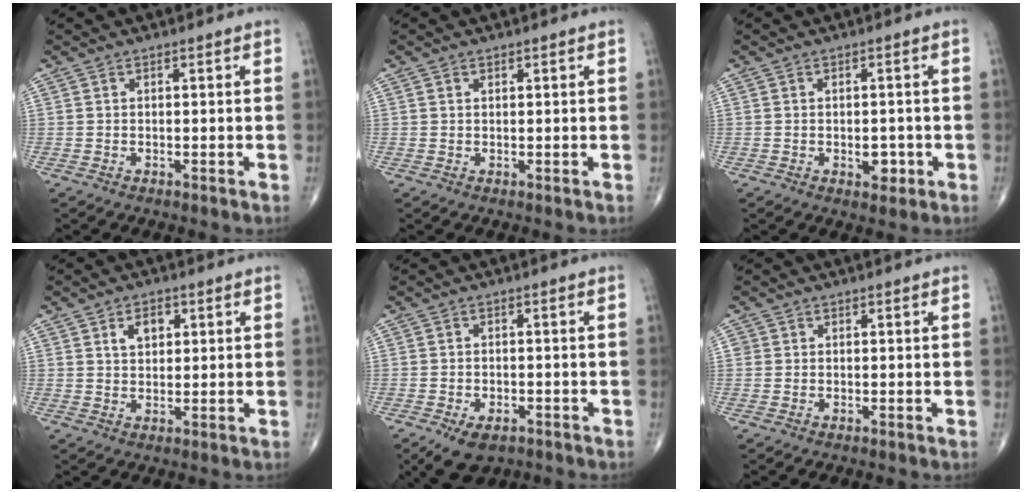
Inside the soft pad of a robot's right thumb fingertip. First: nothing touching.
{"total": 0.5, "force": [0.3, 0.4, 0.2], "torque": [-0.001, -0.002, 0.005]}
{"total": 3.3, "force": [-0.9, 2.1, 2.4], "torque": [-0.016, 0.002, -0.007]}
{"total": 4.3, "force": [1.7, 2.9, 2.7], "torque": [-0.027, -0.005, 0.028]}
{"total": 6.5, "force": [-3.8, 3.7, 3.7], "torque": [-0.057, 0.006, -0.056]}
{"total": 0.9, "force": [0.1, 0.9, 0.1], "torque": [0.006, 0.003, 0.001]}